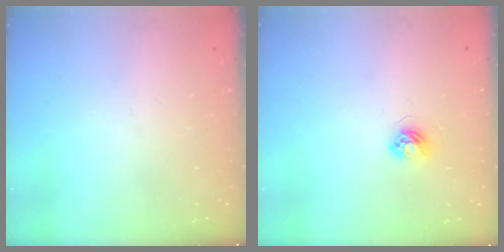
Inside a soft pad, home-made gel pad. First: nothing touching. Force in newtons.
{"total": 4.4, "press": 4.4, "slide": 0.5}